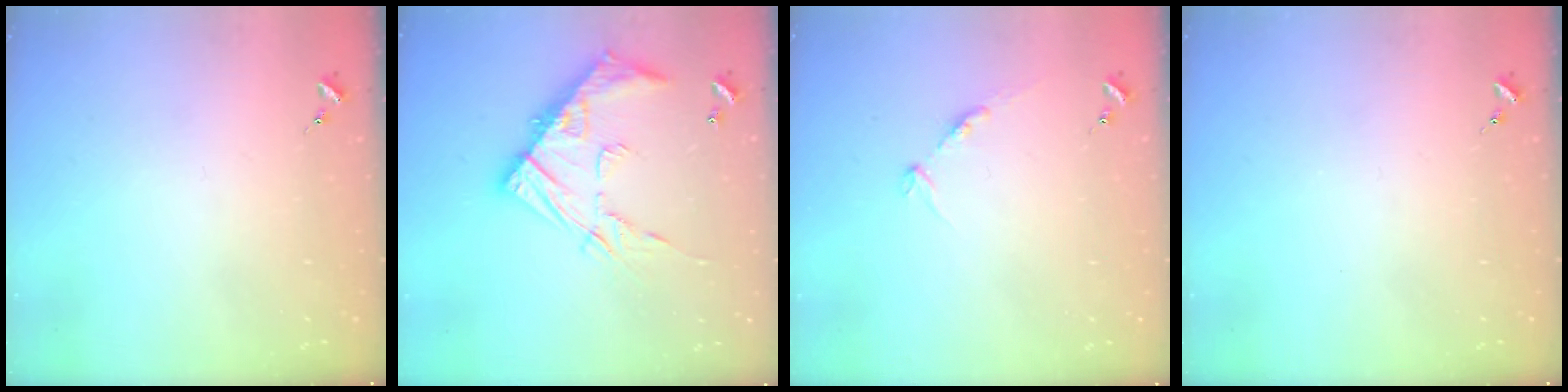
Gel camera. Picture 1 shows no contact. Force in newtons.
{"total": 17.3, "press": 17.3, "slide": 1.4}
{"total": 5.3, "press": 5.2, "slide": 0.7}
{"total": 0.0}